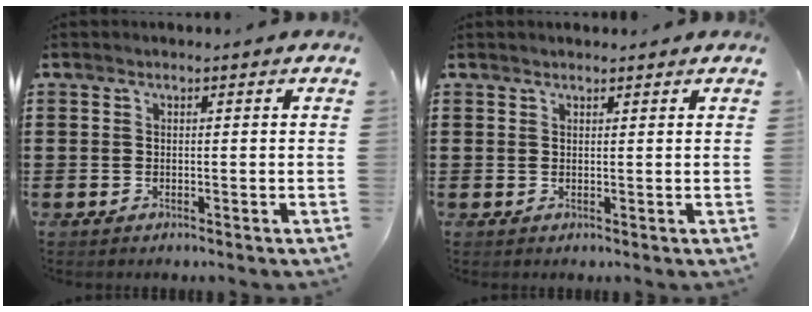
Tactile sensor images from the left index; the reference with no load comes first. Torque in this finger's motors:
{"motor_torque": [1.07, 0.66, 0.14, 0.03]}